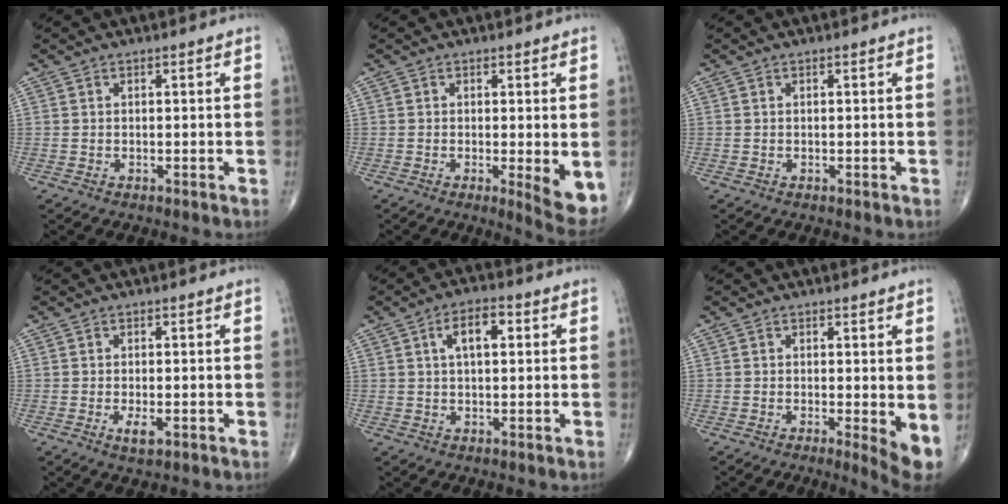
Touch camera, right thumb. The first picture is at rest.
{"total": 6.0, "force": [-0.7, 1.5, 5.8], "torque": [-0.080, -0.017, -0.011]}
{"total": 0.0}
{"total": 2.8, "force": [-0.9, 1.2, 2.4], "torque": [-0.042, -0.004, -0.014]}
{"total": 6.2, "force": [1.7, 3.0, 5.2], "torque": [-0.081, 0.010, 0.026]}
{"total": 4.8, "force": [-0.3, 1.2, 4.6], "torque": [-0.067, -0.014, -0.007]}